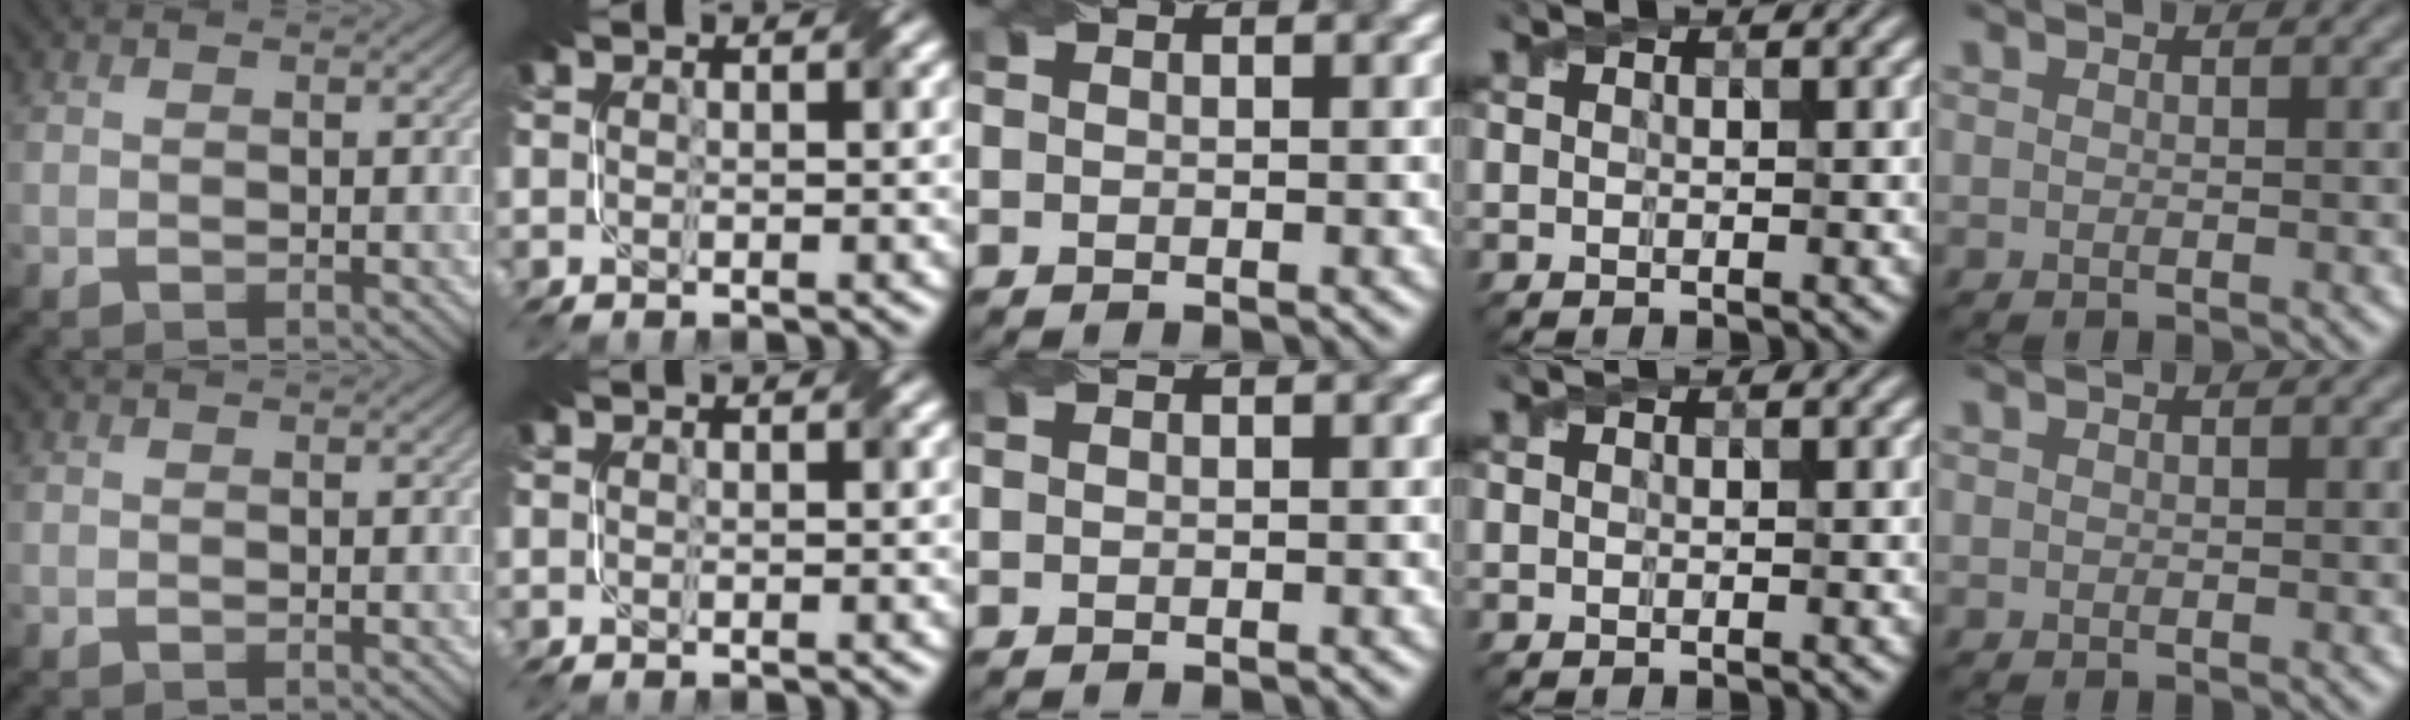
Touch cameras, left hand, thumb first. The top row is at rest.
{}